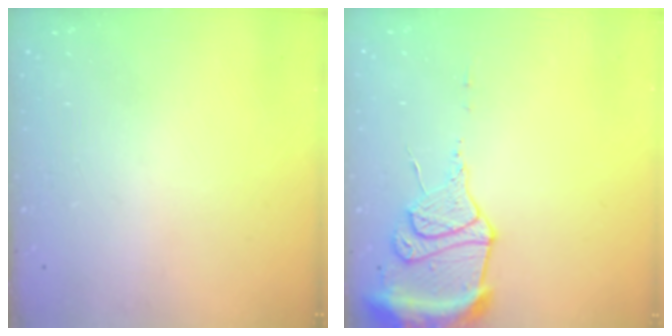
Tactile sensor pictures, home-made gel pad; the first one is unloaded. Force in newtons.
{"total": 14.1, "press": 14.1, "slide": 1.3}